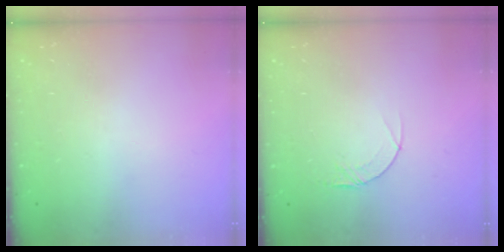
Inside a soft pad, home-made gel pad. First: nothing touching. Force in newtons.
{"total": 4.1, "press": 4.1, "slide": 0.4}